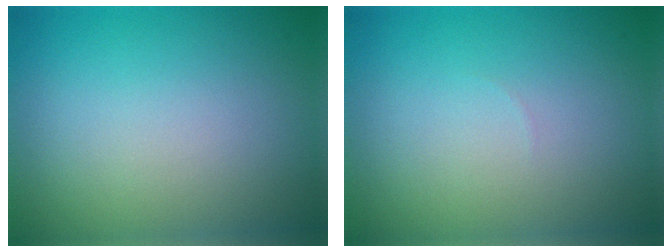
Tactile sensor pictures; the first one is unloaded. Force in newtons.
{"total": 0.0}